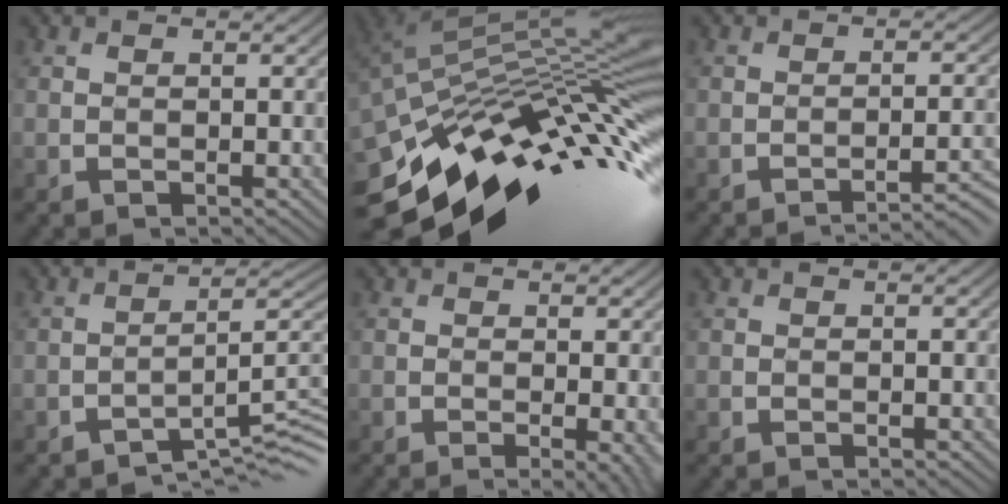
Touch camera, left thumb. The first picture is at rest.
{"total": 15.5, "force": [-5.9, 5.7, 13.2], "torque": [-0.246, 0.004, -0.112]}
{"total": 4.9, "force": [-3.3, 0.8, 3.5], "torque": [-0.047, 0.015, -0.052]}
{"total": 6.6, "force": [-4.2, 1.5, 4.9], "torque": [-0.064, 0.009, -0.070]}
{"total": 2.9, "force": [-0.4, 0.6, 2.8], "torque": [-0.039, -0.002, -0.008]}
{"total": 0.0}